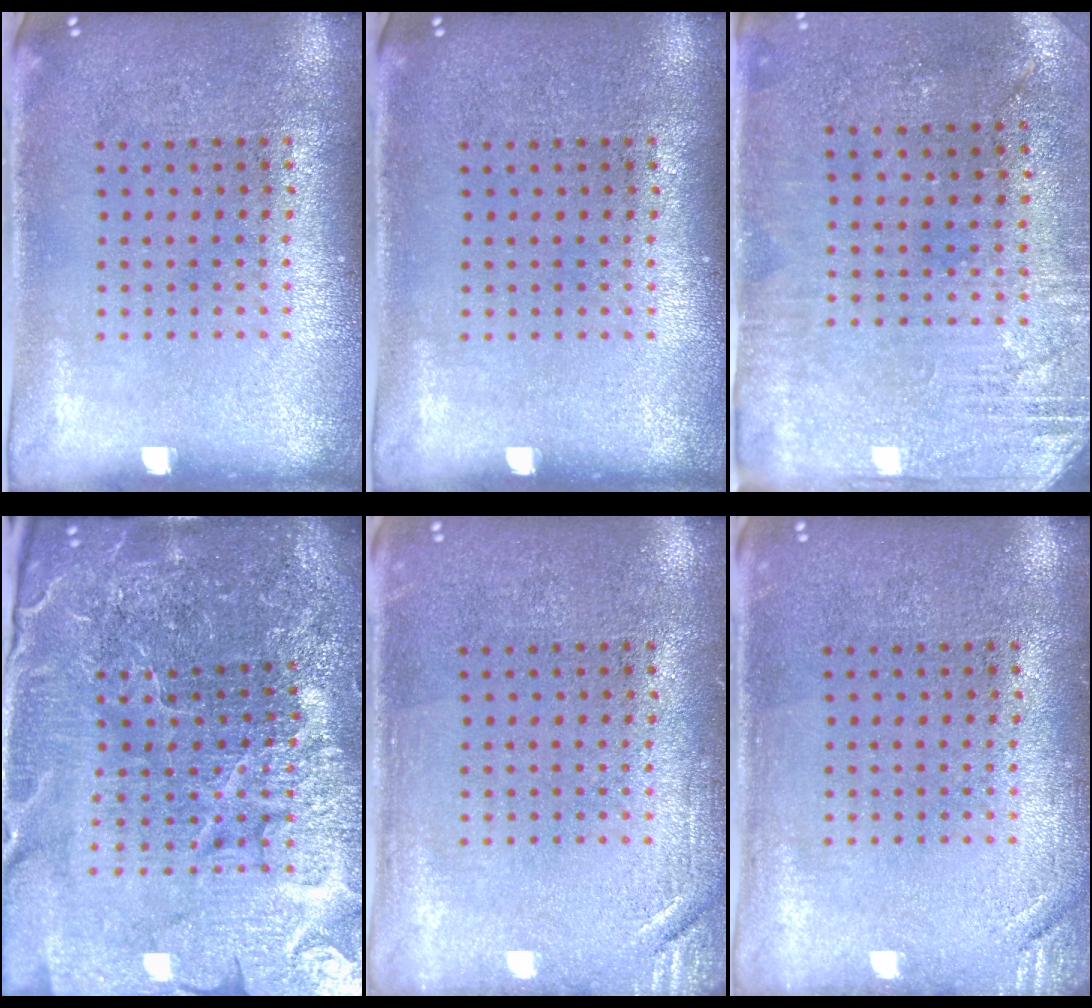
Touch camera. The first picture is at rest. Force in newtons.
{"total": 0.0}
{"total": 2.8, "press": 2.5, "slide": 1.3}
{"total": 6.5, "press": 5.7, "slide": 3.1}
{"total": 1.7, "press": 1.7, "slide": 0.2}
{"total": 1.3, "press": 1.3, "slide": 0.3}